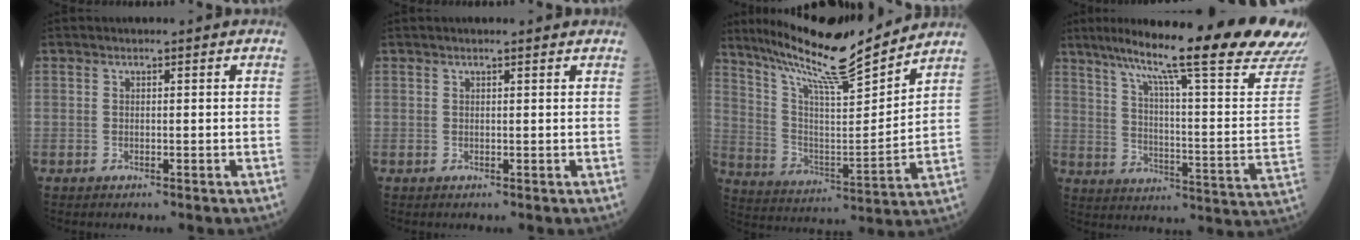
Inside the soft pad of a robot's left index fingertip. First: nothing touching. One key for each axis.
{"total": 1.9, "fx": 1.7, "fy": 0.1, "fz": 1.0, "tx": -0.013, "ty": 0.013, "tz": 0.020}
{"total": 18.0, "fx": 15.9, "fy": 0.4, "fz": 8.4, "tx": -0.152, "ty": -0.006, "tz": 0.271}
{"total": 27.8, "fx": 23.4, "fy": -0.8, "fz": 14.9, "tx": -0.234, "ty": -0.074, "tz": 0.308}